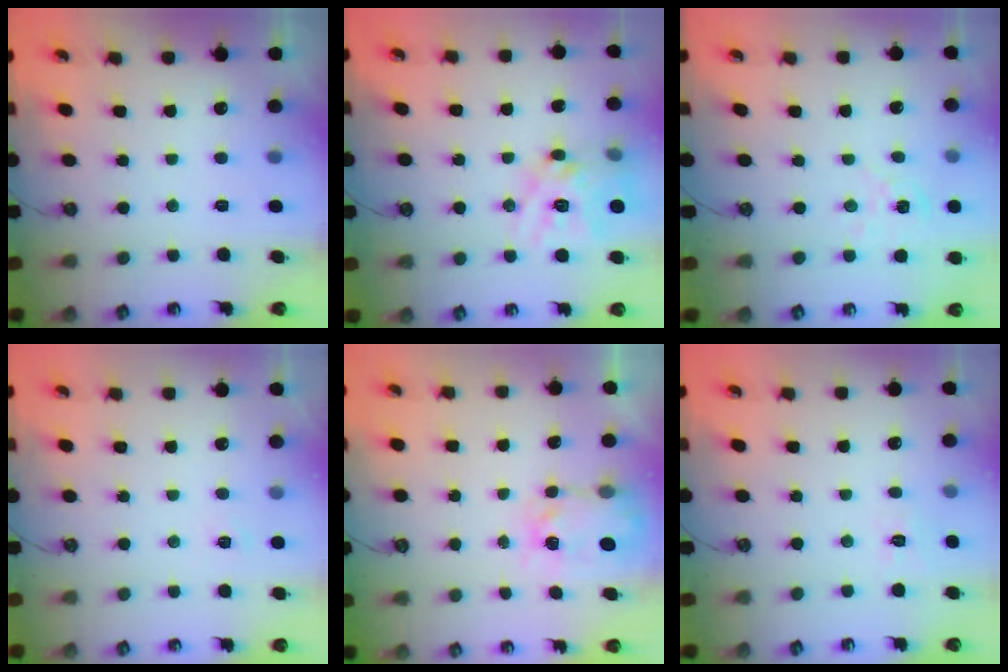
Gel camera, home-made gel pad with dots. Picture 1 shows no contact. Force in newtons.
{"total": 16.8, "press": 16.8, "slide": 1.4}
{"total": 1.6, "press": 1.6, "slide": 0.2}
{"total": 3.3, "press": 3.3, "slide": 0.4}
{"total": 5.6, "press": 5.6, "slide": 0.4}
{"total": 3.9, "press": 3.9, "slide": 0.6}